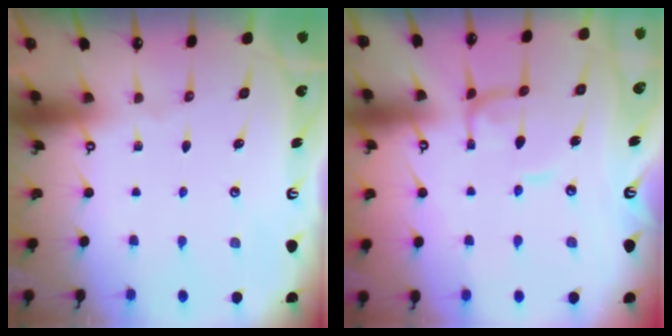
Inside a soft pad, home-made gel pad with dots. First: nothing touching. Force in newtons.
{"total": 0.7, "press": 0.7, "slide": 0.3}